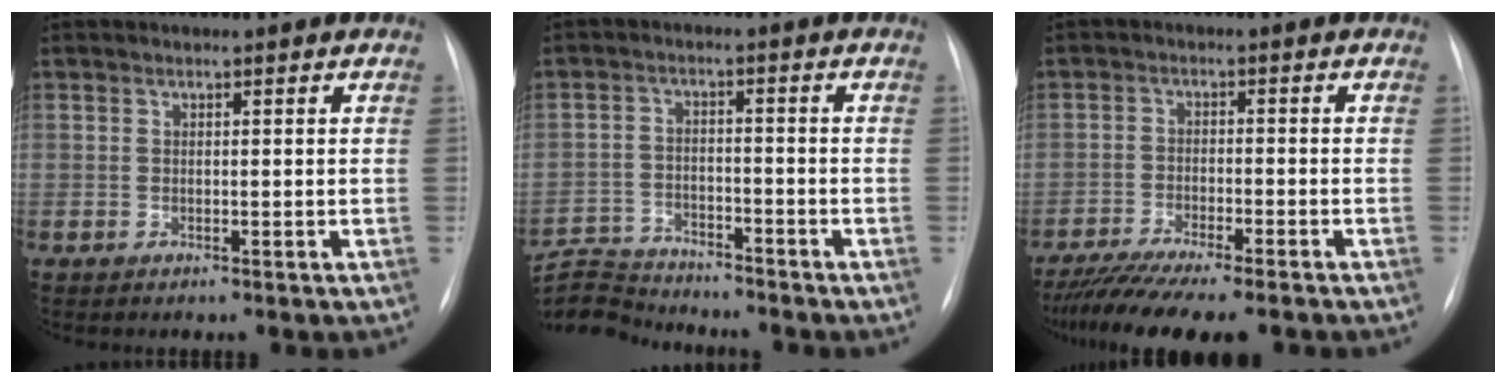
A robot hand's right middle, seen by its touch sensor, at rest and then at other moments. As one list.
[{"total": 9.3, "force": [-9.3, 0.7, 0.3], "torque": [-0.020, 0.008, -0.169]}, {"total": 11.1, "force": [-9.3, 0.6, 5.9], "torque": [-0.095, -0.022, -0.145]}]